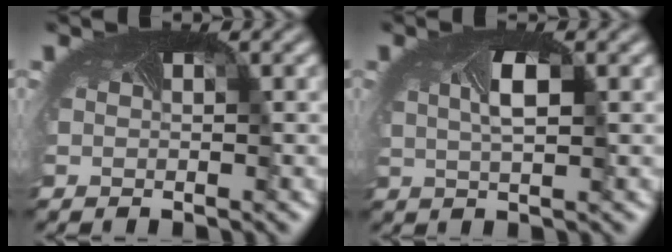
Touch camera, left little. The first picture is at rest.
{"total": 2.5, "force": [0.3, 0.9, 2.3], "torque": [-0.058, -0.001, 0.008]}